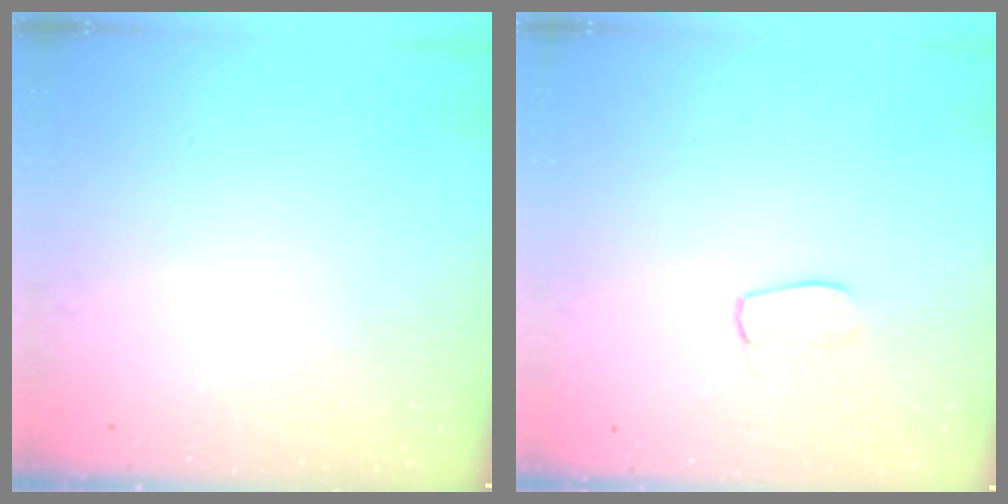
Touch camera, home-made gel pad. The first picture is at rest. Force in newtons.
{"total": 4.8, "press": 4.8, "slide": 0.3}